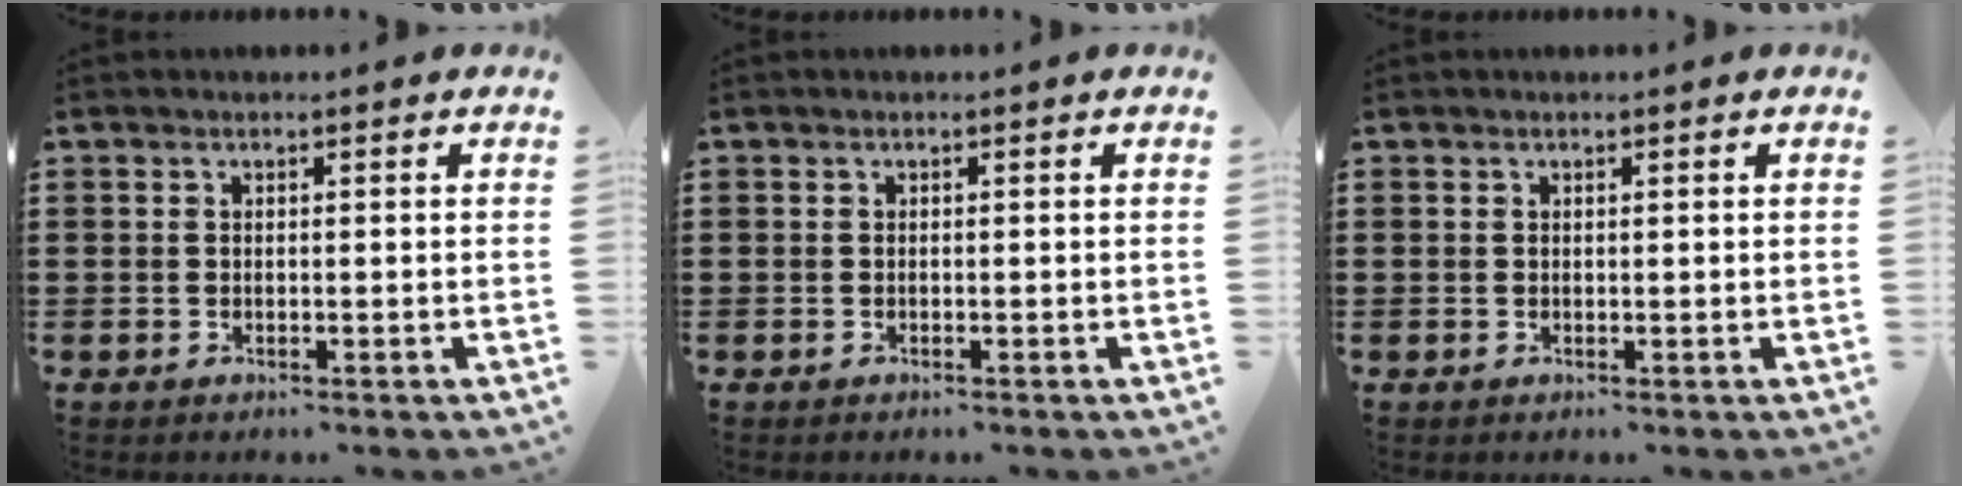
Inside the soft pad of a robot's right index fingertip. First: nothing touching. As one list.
[{"total": 0.0}, {"total": 0.0}]